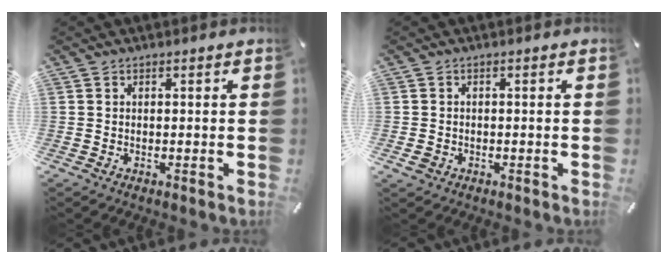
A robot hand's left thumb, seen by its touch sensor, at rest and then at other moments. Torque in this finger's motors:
{"motor_torque": [0.05, -0.14, 0.03, -0.06, -0.01]}